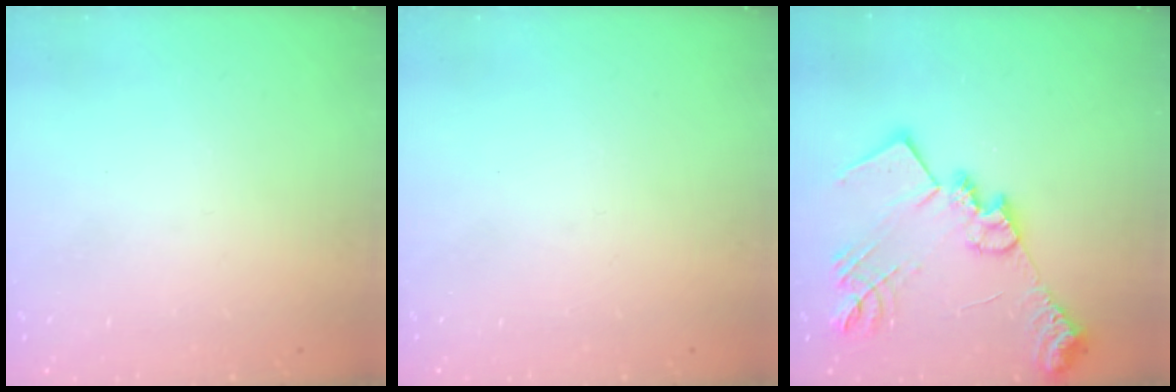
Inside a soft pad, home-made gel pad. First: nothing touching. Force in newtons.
{"total": 0.0}
{"total": 23.0, "press": 22.9, "slide": 2.0}